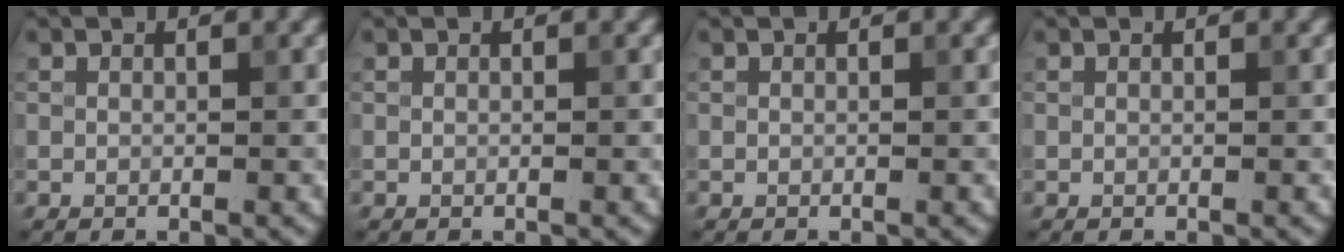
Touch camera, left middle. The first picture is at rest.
{"total": 0.0}
{"total": 0.0}
{"total": 0.0}